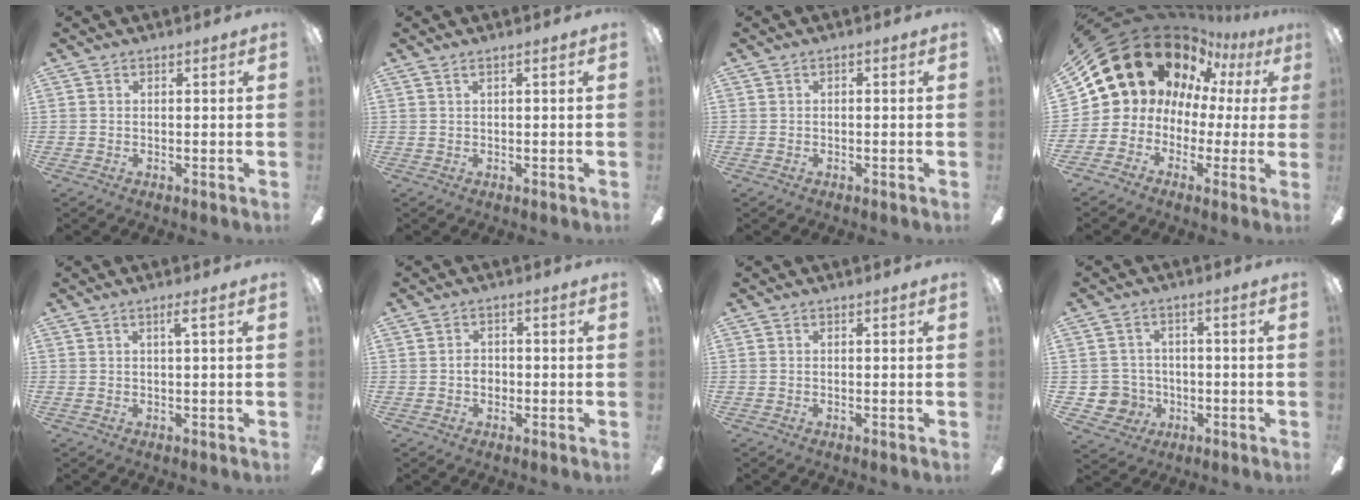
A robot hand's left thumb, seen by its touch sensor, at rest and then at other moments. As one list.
[{"total": 1.1, "force": [0.2, 0.1, 1.0], "torque": [-0.019, -0.001, 0.004]}, {"total": 0.6, "force": [-0.5, 0.3, 0.0], "torque": [0.001, 0.001, -0.011]}, {"total": 16.7, "force": [9.4, 11.8, 7.1], "torque": [-0.160, -0.063, 0.187]}, {"total": 2.2, "force": [1.0, -0.2, 2.0], "torque": [-0.032, -0.005, 0.013]}, {"total": 2.1, "force": [-0.5, 1.7, 1.2], "torque": [-0.021, 0.006, -0.011]}, {"total": 0.0}, {"total": 5.8, "force": [-1.0, 5.7, 0.6], "torque": [-0.044, 0.006, -0.013]}]